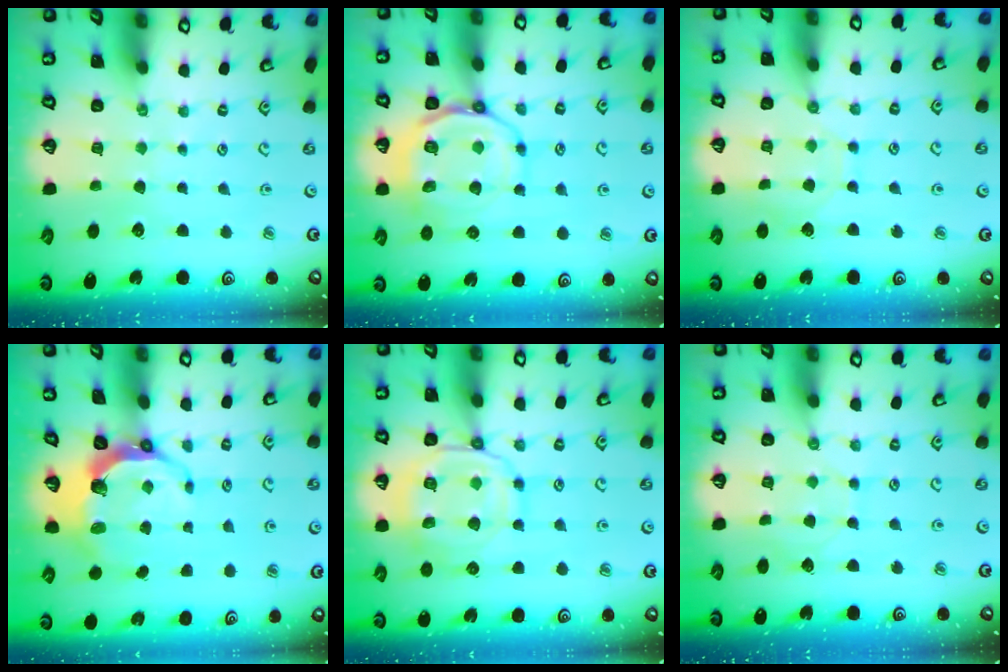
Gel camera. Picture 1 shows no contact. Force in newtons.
{"total": 12.5, "press": 12.5, "slide": 1.2}
{"total": 6.8, "press": 6.8, "slide": 0.6}
{"total": 7.1, "press": 5.7, "slide": 4.2}
{"total": 12.2, "press": 12.1, "slide": 1.3}
{"total": 2.9, "press": 2.9, "slide": 0.3}